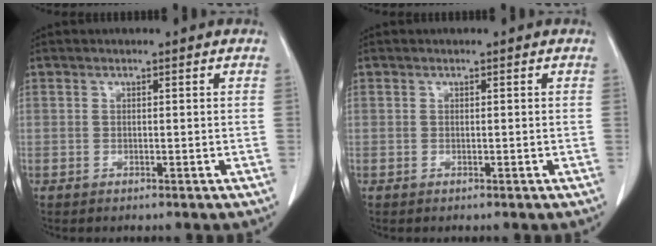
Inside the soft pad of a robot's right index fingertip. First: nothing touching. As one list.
[{"total": 0.0}]